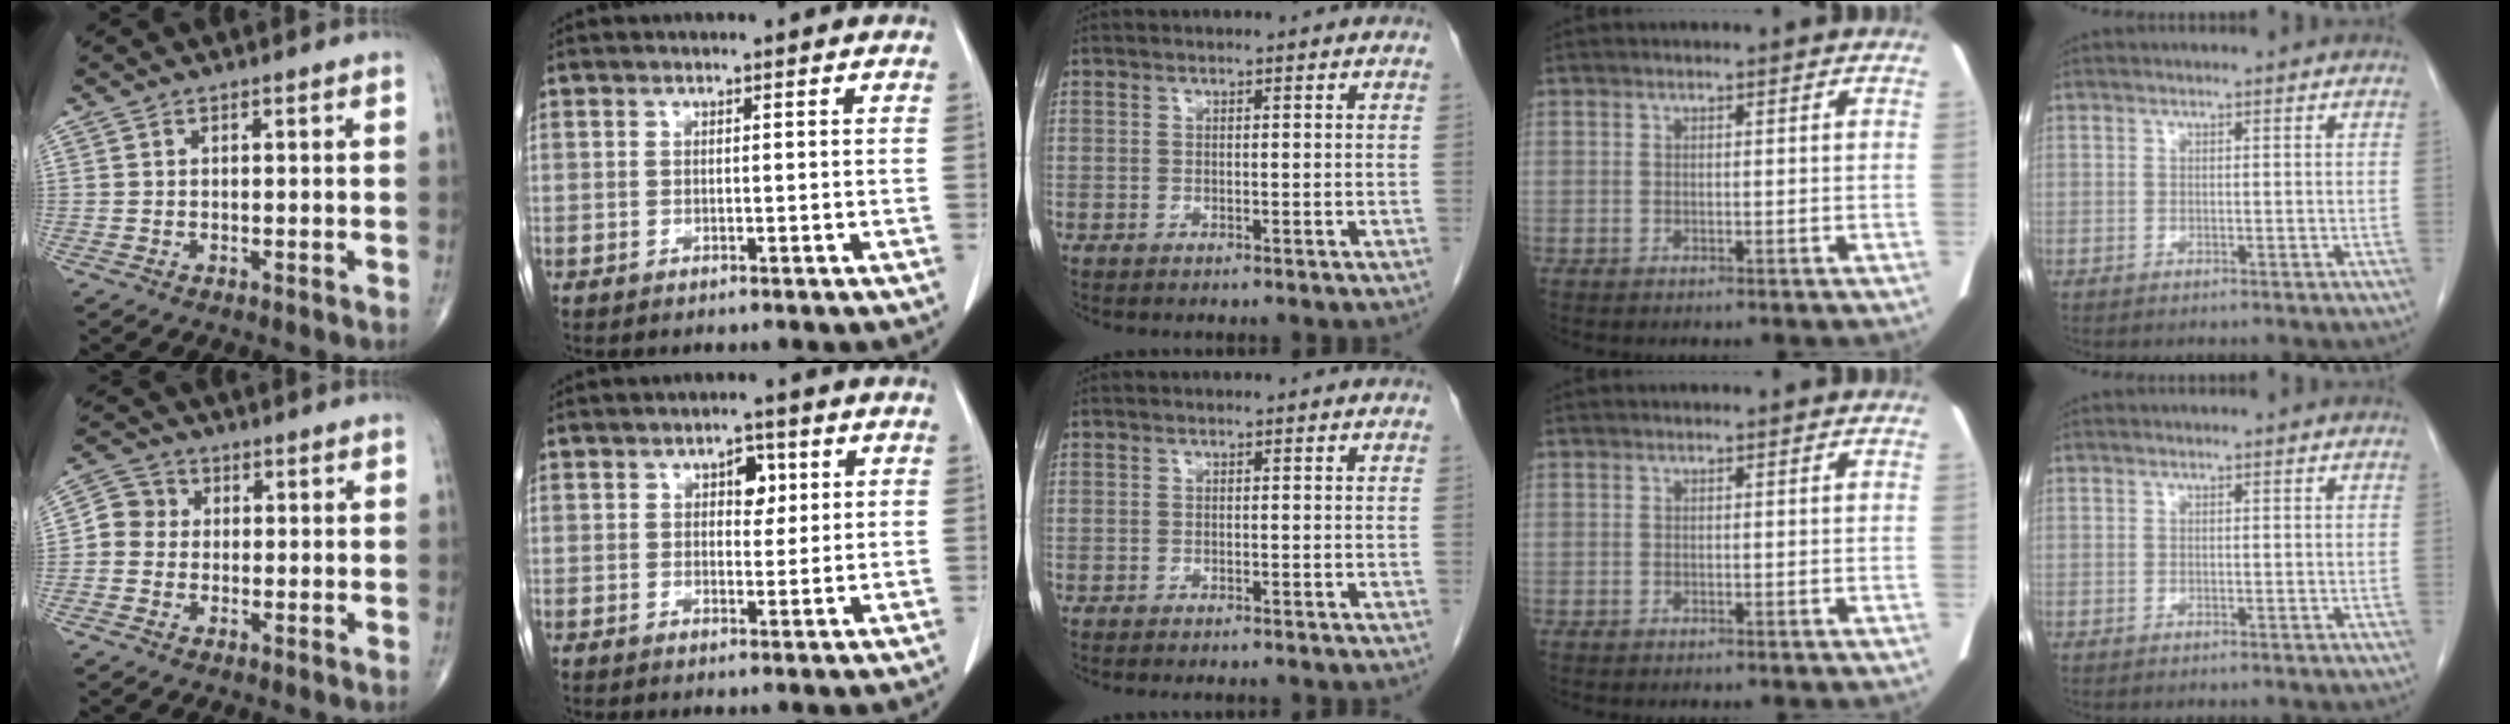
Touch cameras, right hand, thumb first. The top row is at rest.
{"thumb": {"total": 4.7, "force": [-0.2, 4.4, 1.5], "torque": [-0.009, 0.013, -0.018]}, "index": {"total": 3.6, "force": [1.3, 2.1, 2.7], "torque": [-0.034, 0.009, 0.018]}, "middle": {"total": 3.7, "force": [-3.3, 0.3, 1.7], "torque": [-0.019, -0.005, -0.041]}}